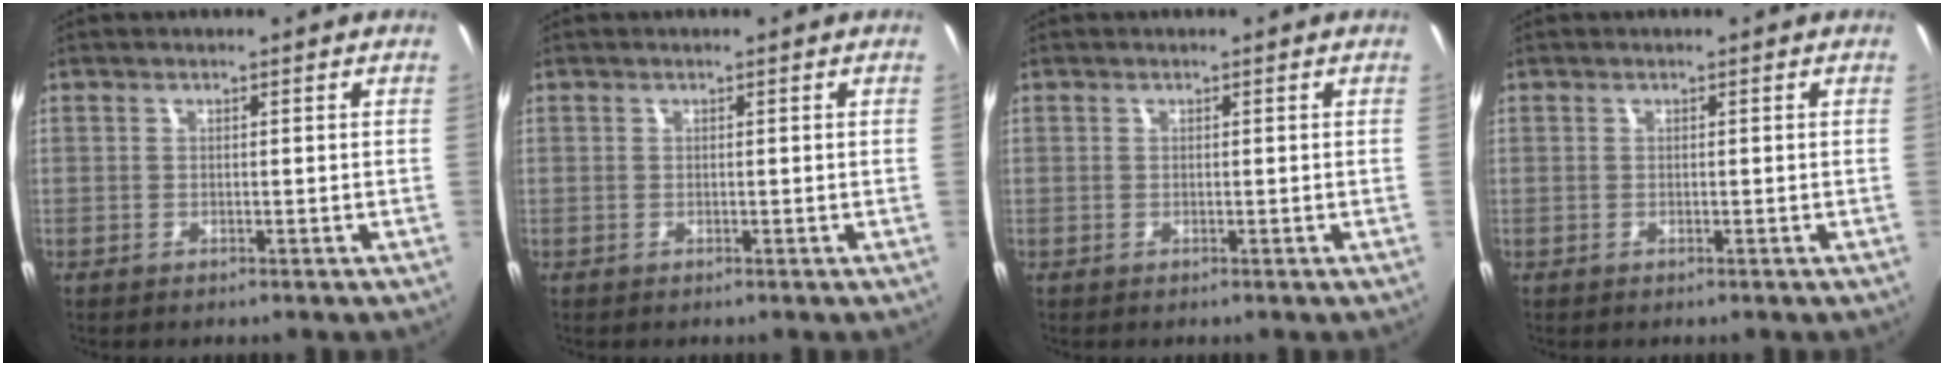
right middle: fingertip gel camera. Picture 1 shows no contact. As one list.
[{"total": 0.0}, {"total": 0.0}, {"total": 0.0}]